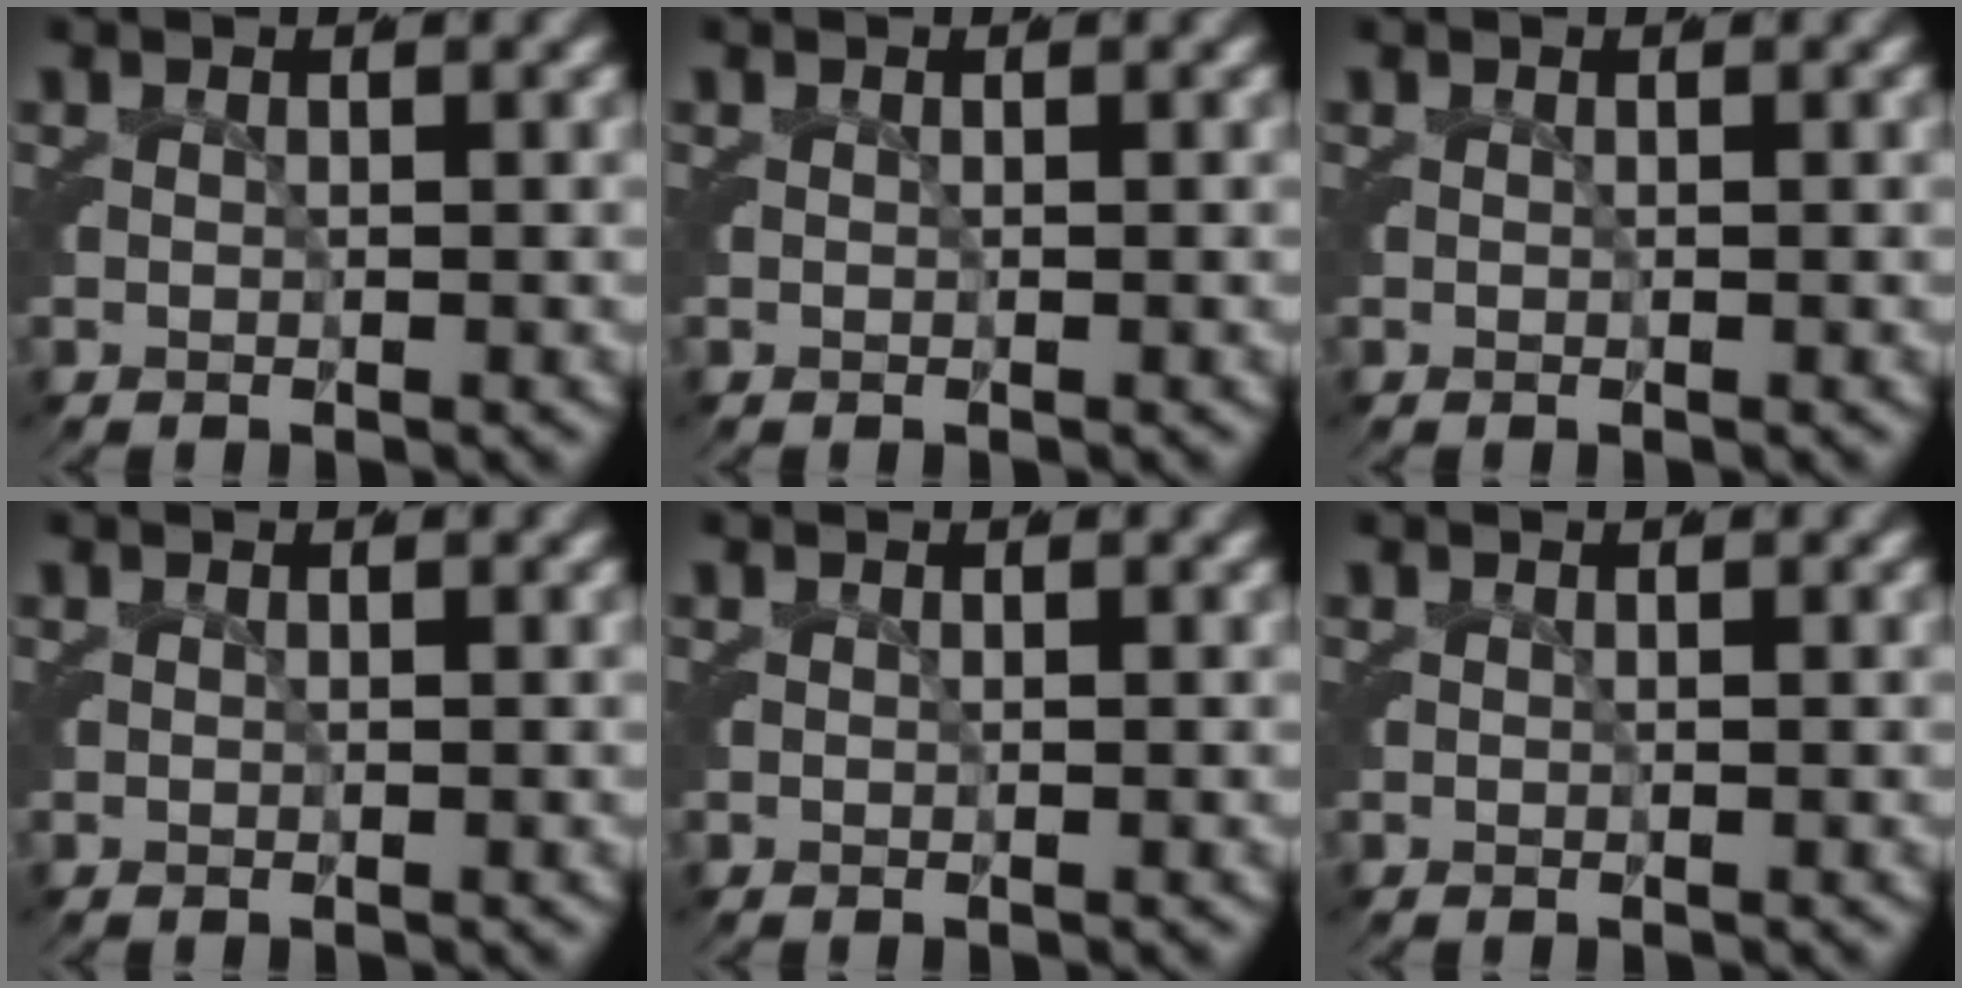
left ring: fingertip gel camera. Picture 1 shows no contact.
{"total": 0.0}
{"total": 0.0}
{"total": 0.0}
{"total": 0.0}
{"total": 0.0}